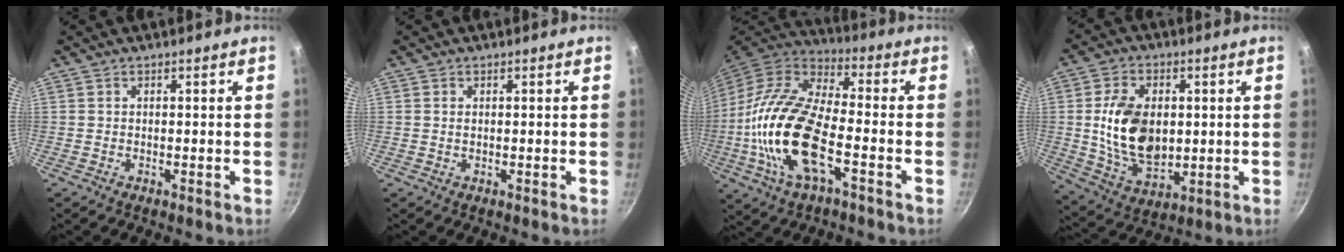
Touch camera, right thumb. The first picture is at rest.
{"total": 0.8, "force": [0.1, 0.5, 0.6], "torque": [-0.013, -0.001, 0.005]}
{"total": 21.4, "force": [-5.6, 9.4, 18.4], "torque": [-0.384, 0.024, -0.102]}
{"total": 15.1, "force": [1.1, 9.7, 11.5], "torque": [-0.184, -0.013, 0.031]}